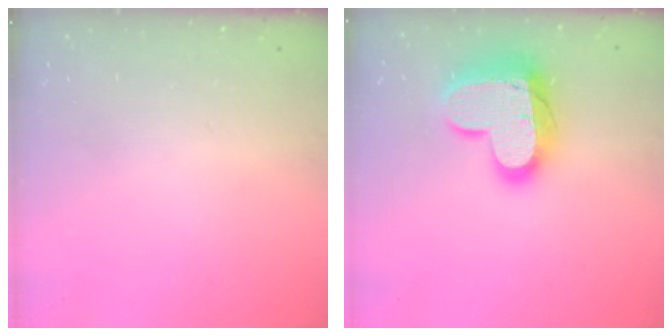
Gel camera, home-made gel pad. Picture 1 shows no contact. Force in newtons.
{"total": 17.8, "press": 17.8, "slide": 1.3}